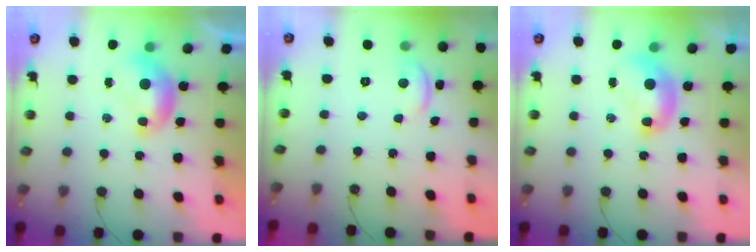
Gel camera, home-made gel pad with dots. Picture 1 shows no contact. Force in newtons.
{"total": 1.4, "press": 1.3, "slide": 0.5}
{"total": 2.1, "press": 2.1, "slide": 0.2}